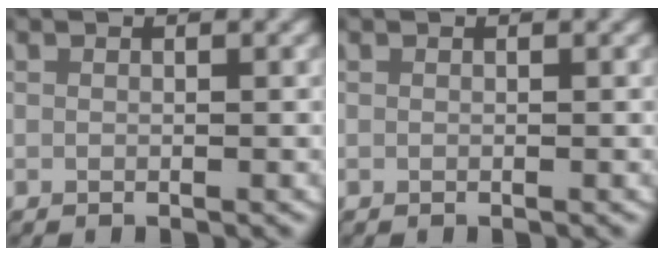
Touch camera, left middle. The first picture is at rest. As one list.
[{"total": 0.0}]